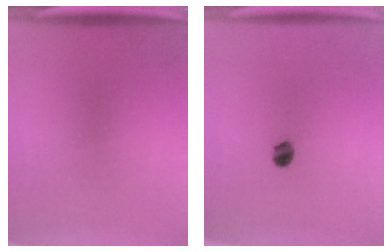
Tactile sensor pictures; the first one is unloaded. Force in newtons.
{"total": 3.5}